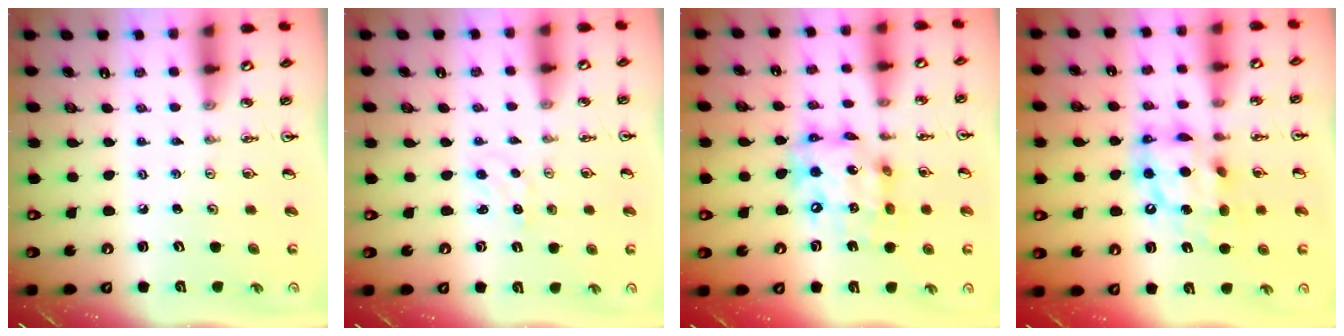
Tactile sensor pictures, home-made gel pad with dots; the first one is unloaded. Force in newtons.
{"total": 1.5, "press": 1.4, "slide": 0.3}
{"total": 12.2, "press": 12.1, "slide": 1.1}
{"total": 13.8, "press": 13.7, "slide": 1.5}